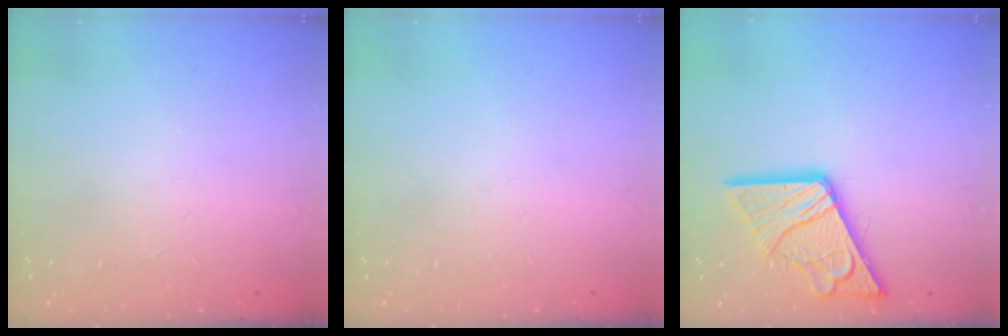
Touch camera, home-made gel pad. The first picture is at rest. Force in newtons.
{"total": 0.0}
{"total": 17.6, "press": 17.5, "slide": 1.8}